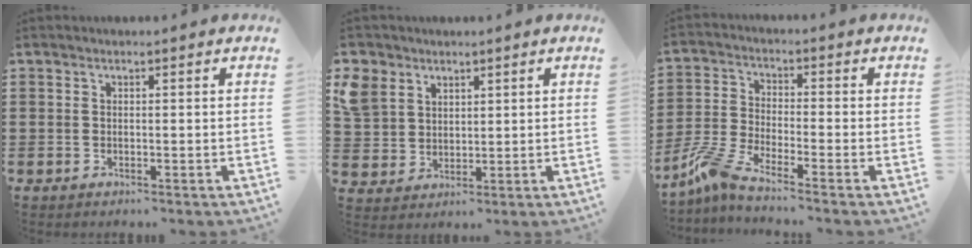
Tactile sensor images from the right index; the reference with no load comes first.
{"total": 5.6, "force": [3.1, 4.5, 1.2], "torque": [-0.052, 0.014, 0.060]}
{"total": 5.8, "force": [-4.8, 0.4, 3.2], "torque": [-0.095, -0.019, -0.100]}